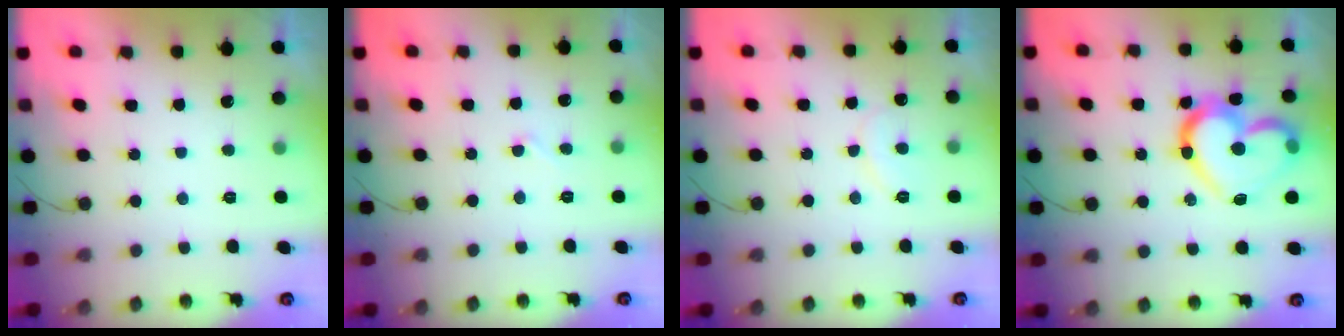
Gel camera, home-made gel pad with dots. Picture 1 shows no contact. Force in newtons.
{"total": 2.8, "press": 2.8, "slide": 0.2}
{"total": 8.0, "press": 7.9, "slide": 0.6}
{"total": 20.0, "press": 19.9, "slide": 1.4}